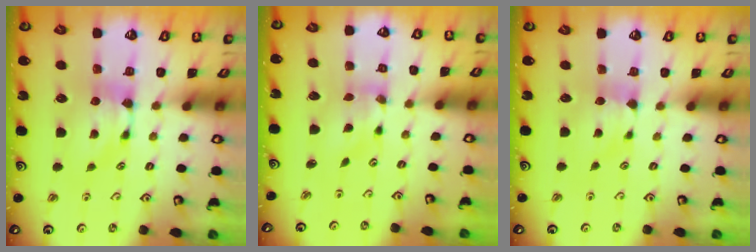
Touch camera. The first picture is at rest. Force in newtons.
{"total": 1.6, "press": 0.2, "slide": 1.5}
{"total": 0.9, "press": 0.8, "slide": 0.5}